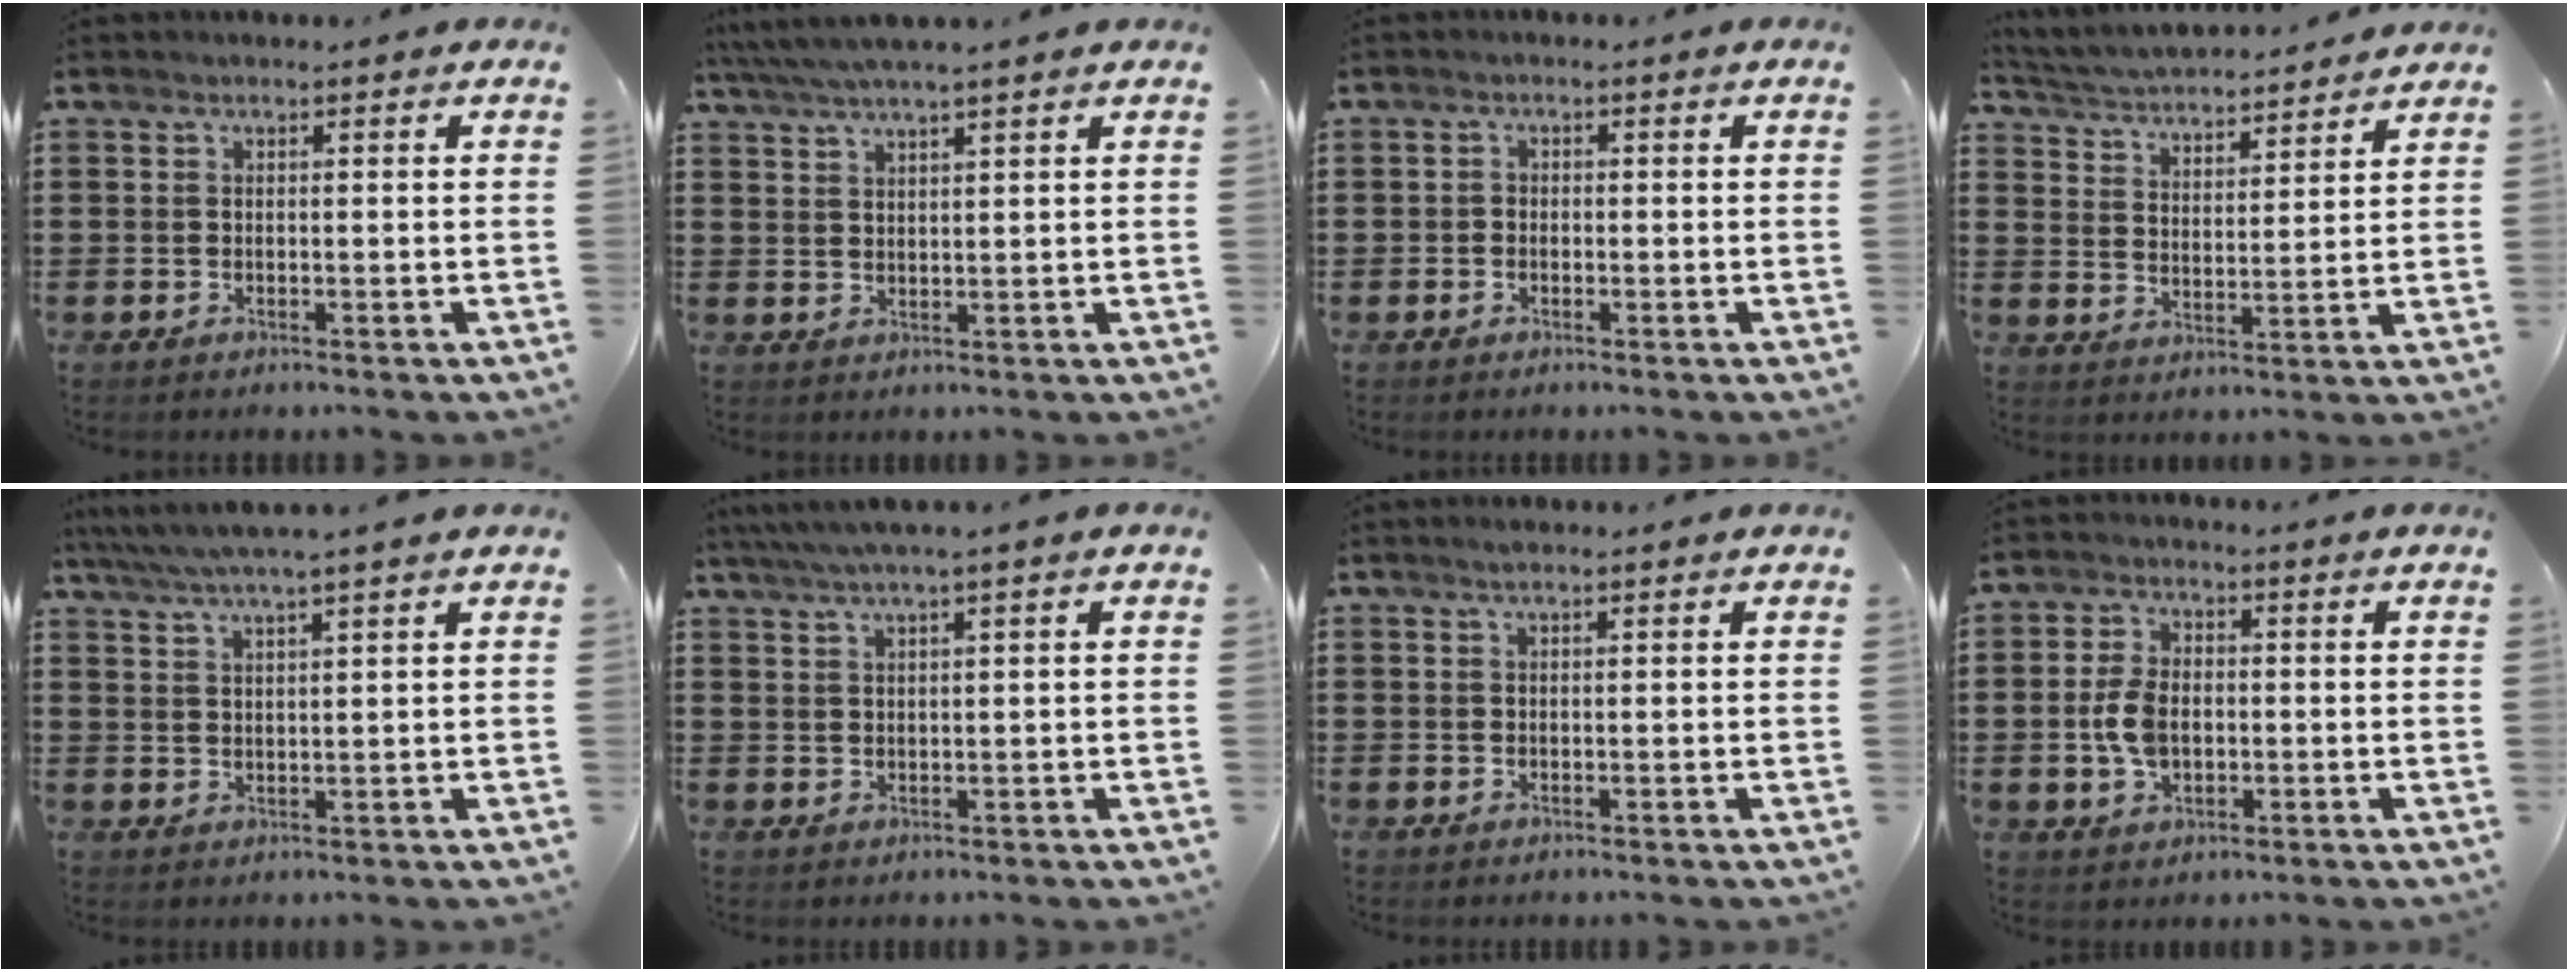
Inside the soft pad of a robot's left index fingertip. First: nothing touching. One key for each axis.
{"total": 3.4, "fx": 2.9, "fy": -0.3, "fz": 1.8, "tx": -0.042, "ty": -0.004, "tz": 0.053}
{"total": 1.0, "fx": -0.6, "fy": 0.7, "fz": 0.2, "tx": -0.007, "ty": 0.001, "tz": -0.014}
{"total": 3.9, "fx": 3.9, "fy": 0.0, "fz": 0.2, "tx": -0.026, "ty": -0.029, "tz": 0.062}
{"total": 3.2, "fx": 2.5, "fy": -0.5, "fz": 2.0, "tx": -0.044, "ty": -0.005, "tz": 0.043}
{"total": 2.2, "fx": 1.4, "fy": -0.2, "fz": 1.7, "tx": -0.033, "ty": 0.002, "tz": 0.024}
{"total": 0.6, "fx": 0.4, "fy": 0.0, "fz": 0.4, "tx": -0.007, "ty": 0.001, "tz": 0.008}
{"total": 5.8, "fx": -0.6, "fy": 3.6, "fz": 4.4, "tx": -0.112, "ty": -0.001, "tz": -0.018}